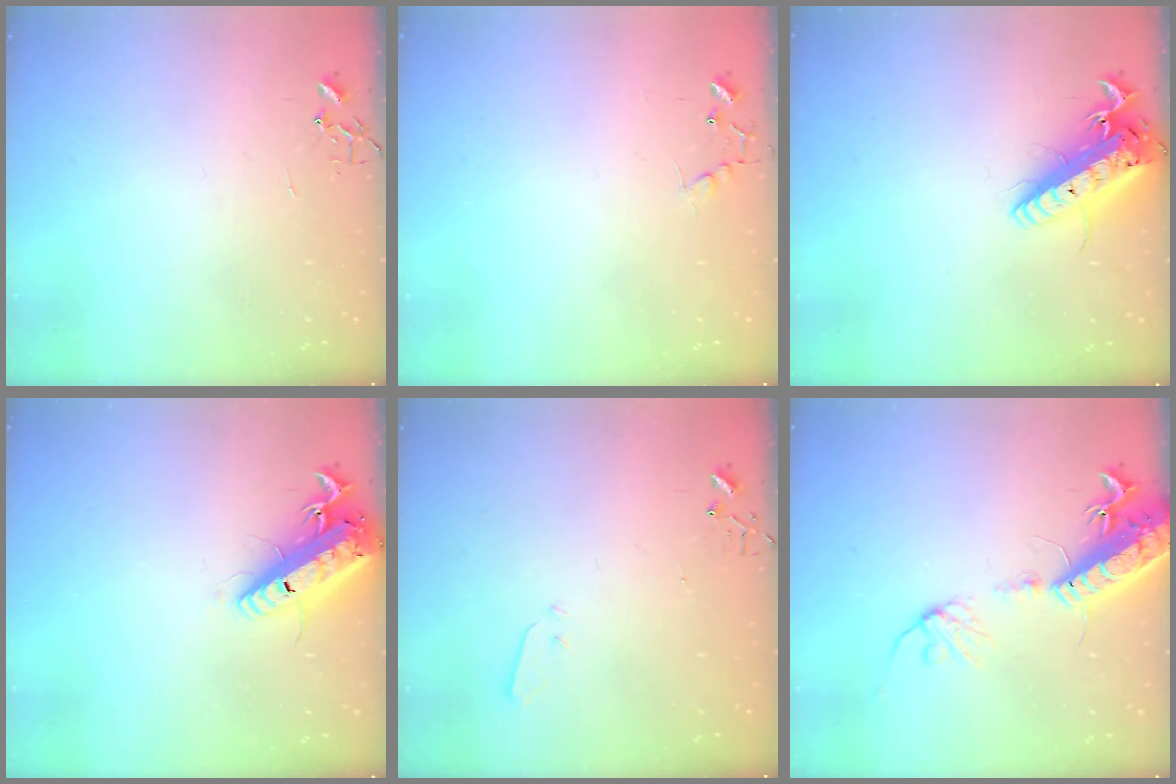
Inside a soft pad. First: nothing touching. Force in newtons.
{"total": 6.7, "press": 6.7, "slide": 0.4}
{"total": 19.0, "press": 18.6, "slide": 3.8}
{"total": 17.3, "press": 17.0, "slide": 3.4}
{"total": 3.0, "press": 2.9, "slide": 0.7}
{"total": 16.6, "press": 16.2, "slide": 3.8}